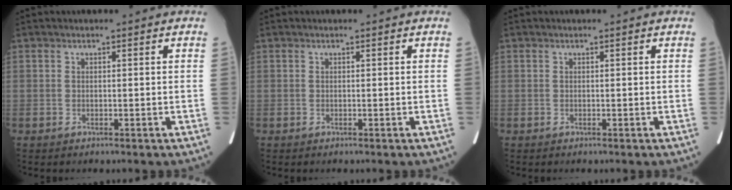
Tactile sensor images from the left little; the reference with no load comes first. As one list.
[{"total": 0.0}, {"total": 0.0}]